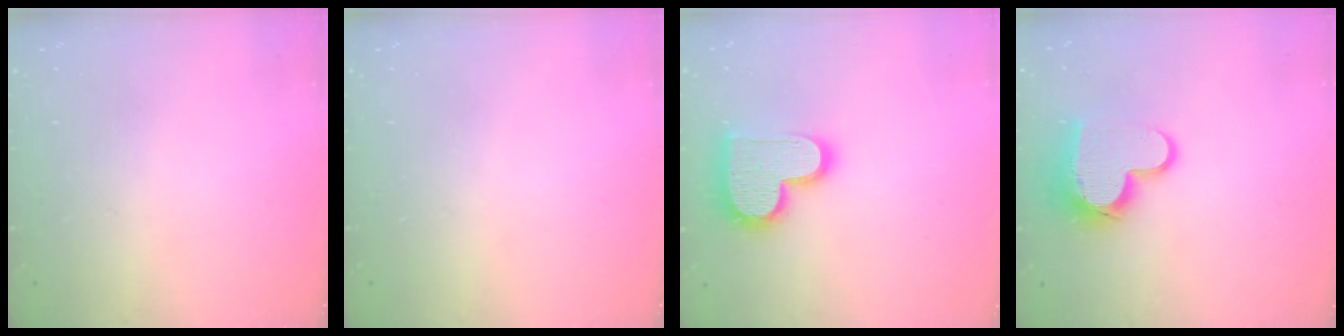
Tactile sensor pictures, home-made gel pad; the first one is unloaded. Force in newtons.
{"total": 0.0}
{"total": 16.0, "press": 16.0, "slide": 1.1}
{"total": 13.2, "press": 13.2, "slide": 1.1}